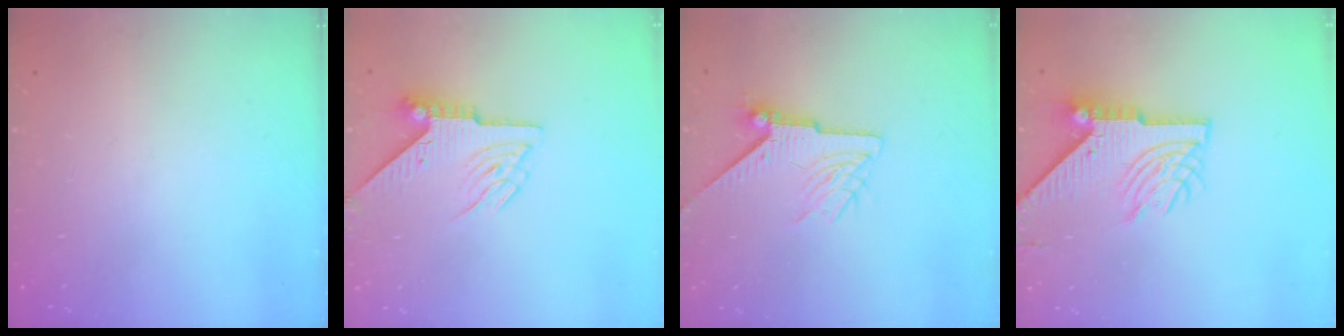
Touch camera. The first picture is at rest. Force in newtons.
{"total": 5.9, "press": 5.8, "slide": 0.7}
{"total": 8.0, "press": 8.0, "slide": 0.1}
{"total": 11.5, "press": 11.4, "slide": 1.3}